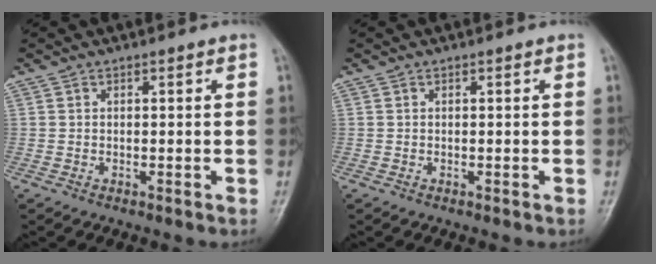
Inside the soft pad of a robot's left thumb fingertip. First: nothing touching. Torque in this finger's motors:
{"motor_torque": [0.00, 0.00, 0.00, 0.00, 0.00]}